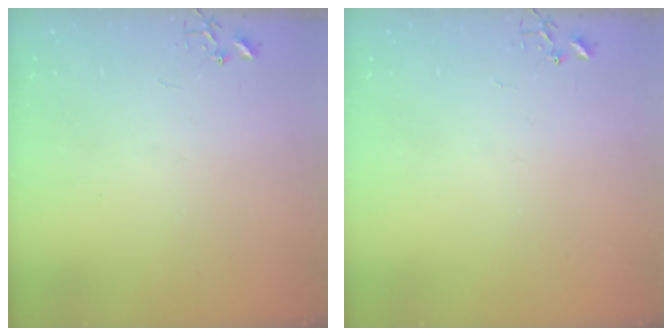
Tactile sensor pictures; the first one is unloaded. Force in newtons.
{"total": 0.0}